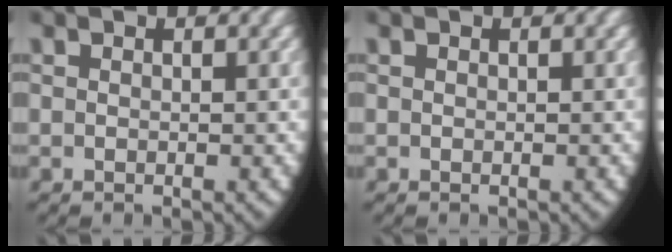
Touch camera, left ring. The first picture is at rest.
{"total": 0.0}